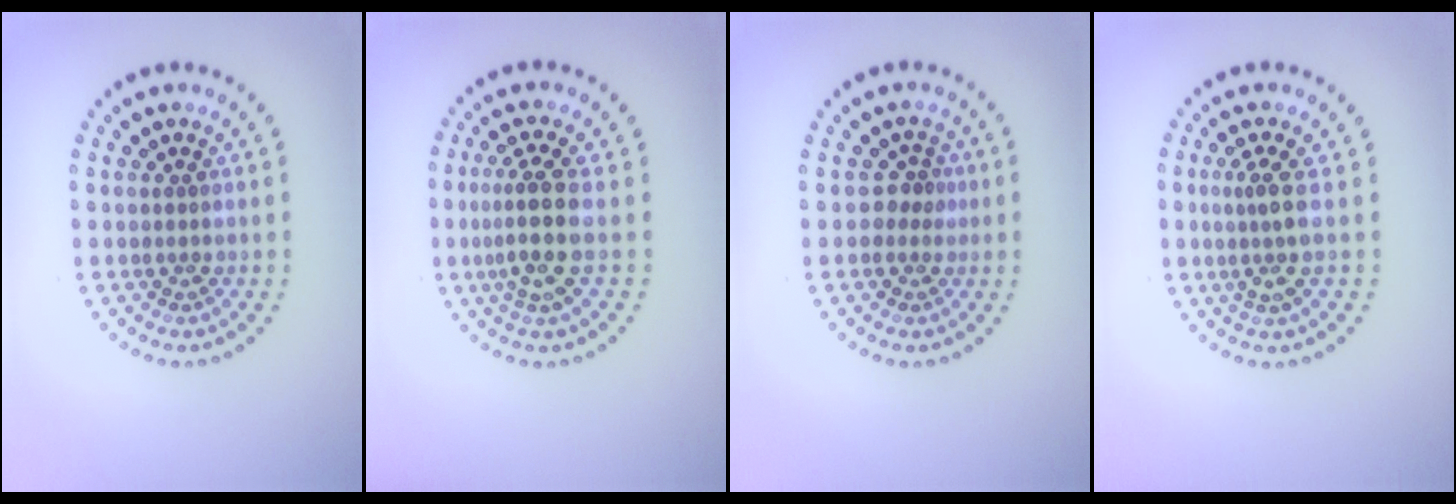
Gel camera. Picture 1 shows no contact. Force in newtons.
{"total": 3.7, "press": 2.9, "slide": 2.3}
{"total": 1.5, "press": 1.2, "slide": 0.9}
{"total": 2.4, "press": 1.8, "slide": 1.6}